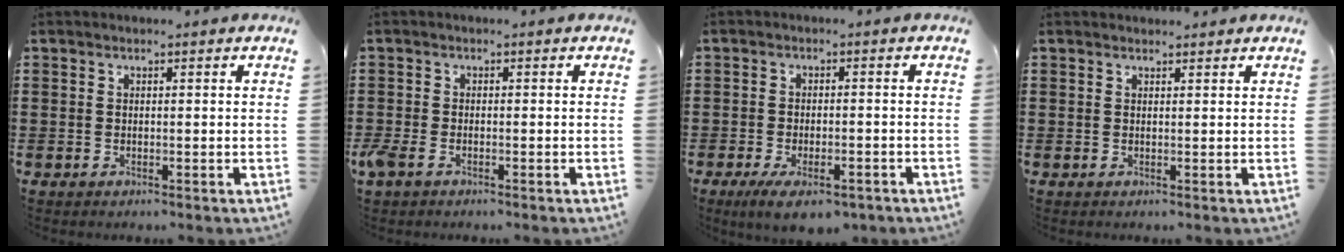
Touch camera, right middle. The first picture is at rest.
{"total": 1.9, "force": [-1.2, 0.9, 1.3], "torque": [-0.045, -0.008, -0.029]}
{"total": 4.6, "force": [-3.2, 1.4, 3.0], "torque": [-0.060, -0.006, -0.062]}
{"total": 0.9, "force": [0.9, 0.2, 0.0], "torque": [0.006, -0.002, 0.015]}